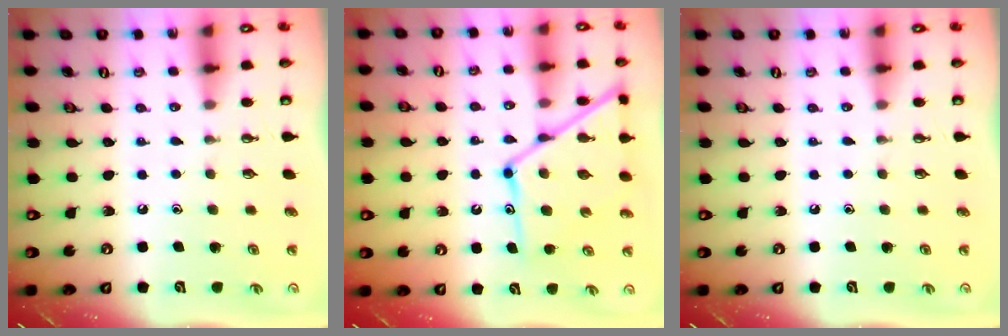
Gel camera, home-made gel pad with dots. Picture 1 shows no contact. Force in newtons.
{"total": 15.9, "press": 15.9, "slide": 1.0}
{"total": 0.0}